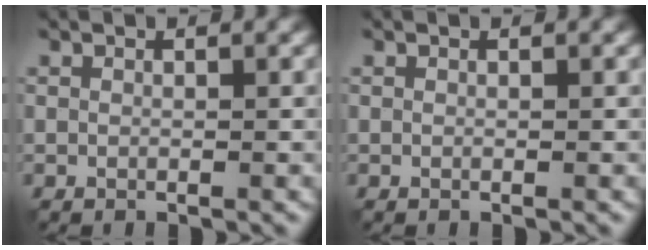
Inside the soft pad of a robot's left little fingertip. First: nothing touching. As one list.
[{"total": 0.0}]